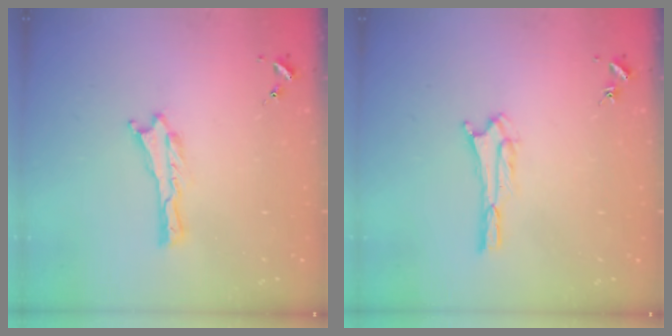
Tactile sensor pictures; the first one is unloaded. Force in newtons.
{"total": 3.3, "press": 3.3, "slide": 0.4}